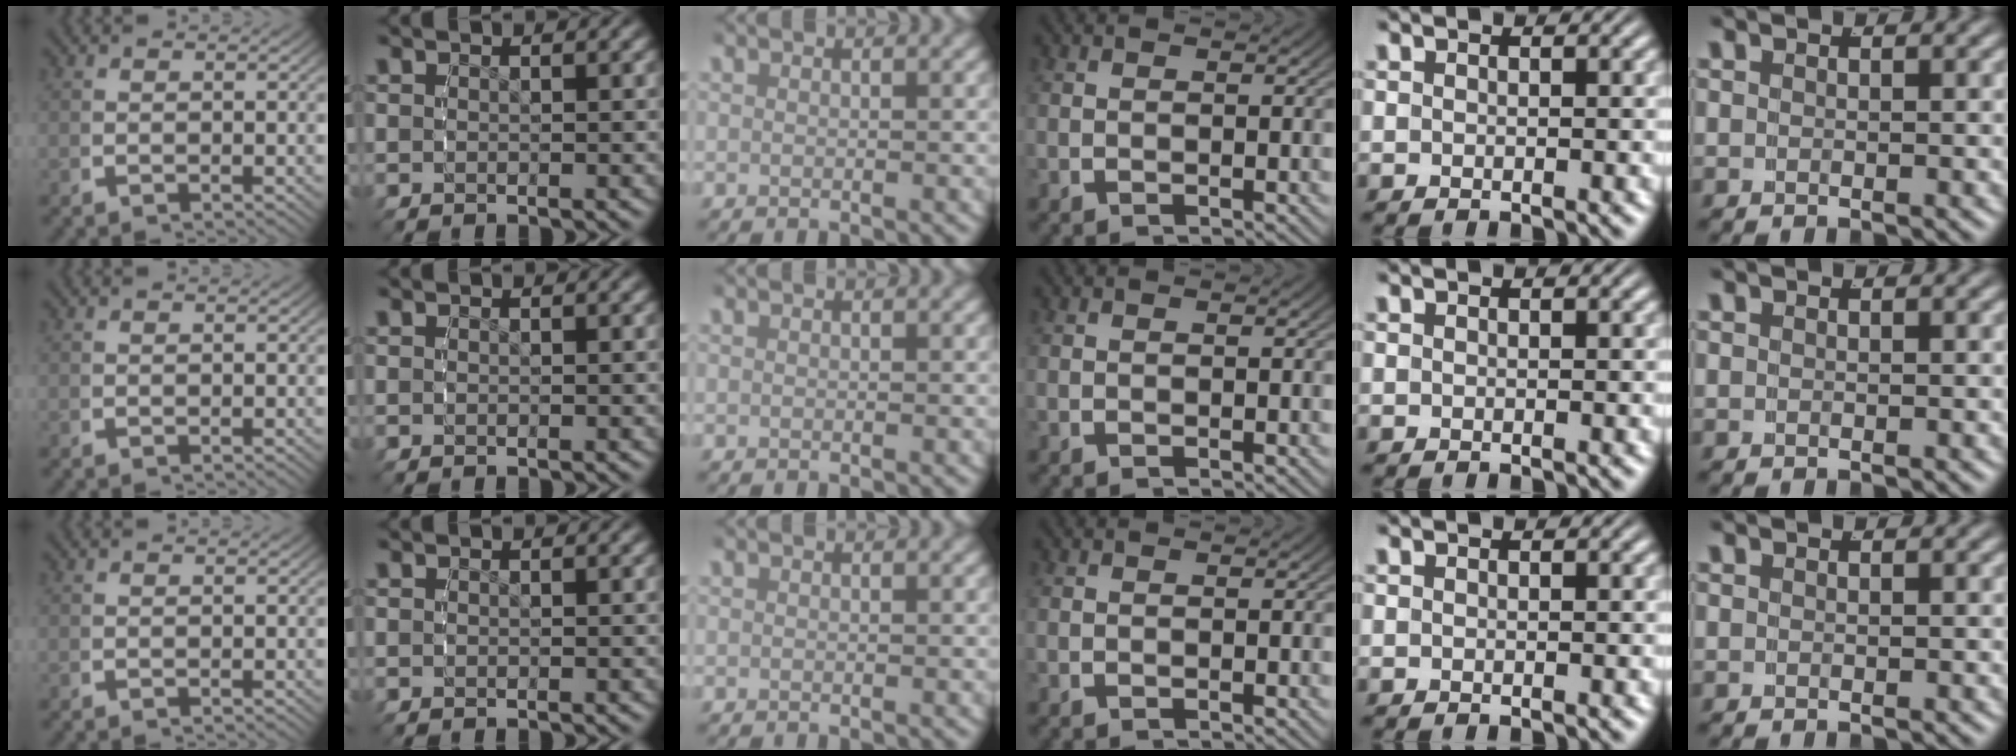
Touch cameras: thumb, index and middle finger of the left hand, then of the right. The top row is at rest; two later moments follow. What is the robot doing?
{"motion": "reach", "object": "pen bag"}